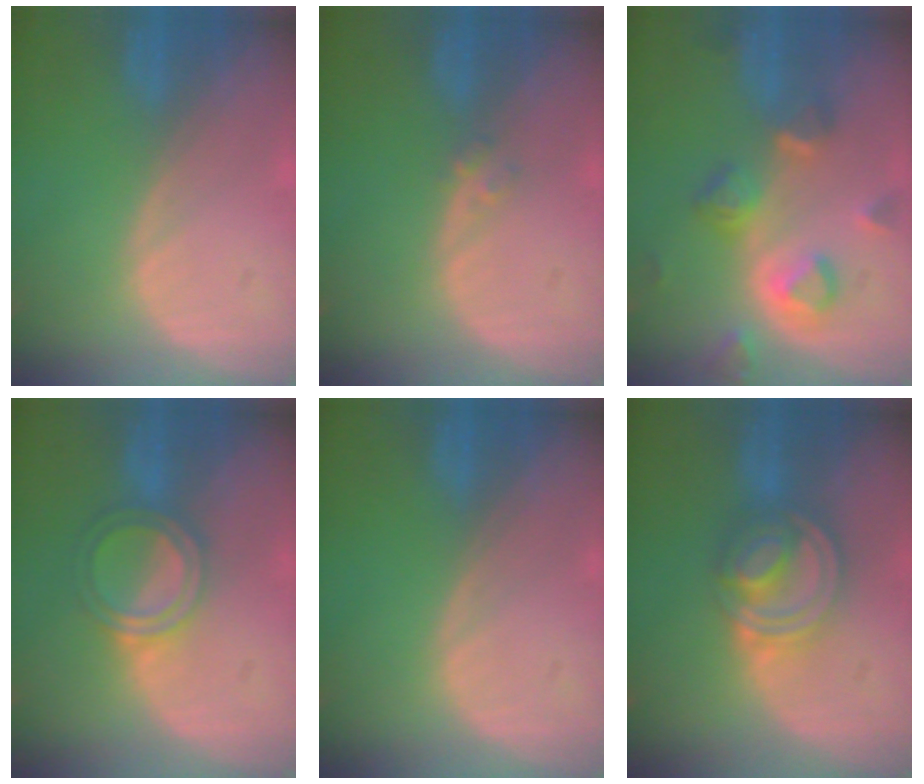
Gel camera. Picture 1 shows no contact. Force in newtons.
{"total": 1.4, "press": 1.2, "slide": 0.7}
{"total": 7.7, "press": 7.1, "slide": 3.0}
{"total": 4.9, "press": 4.9, "slide": 0.3}
{"total": 0.0}
{"total": 7.9, "press": 6.7, "slide": 4.0}